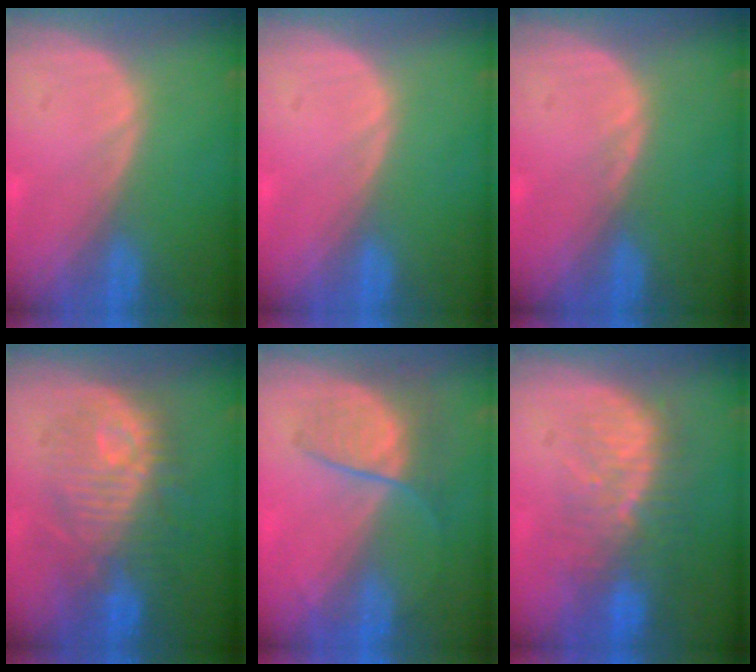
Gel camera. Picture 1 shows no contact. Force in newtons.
{"total": 0.0}
{"total": 0.5, "press": 0.5, "slide": 0.2}
{"total": 9.9, "press": 9.9, "slide": 0.2}
{"total": 6.6, "press": 6.0, "slide": 2.7}
{"total": 9.9, "press": 8.5, "slide": 5.0}